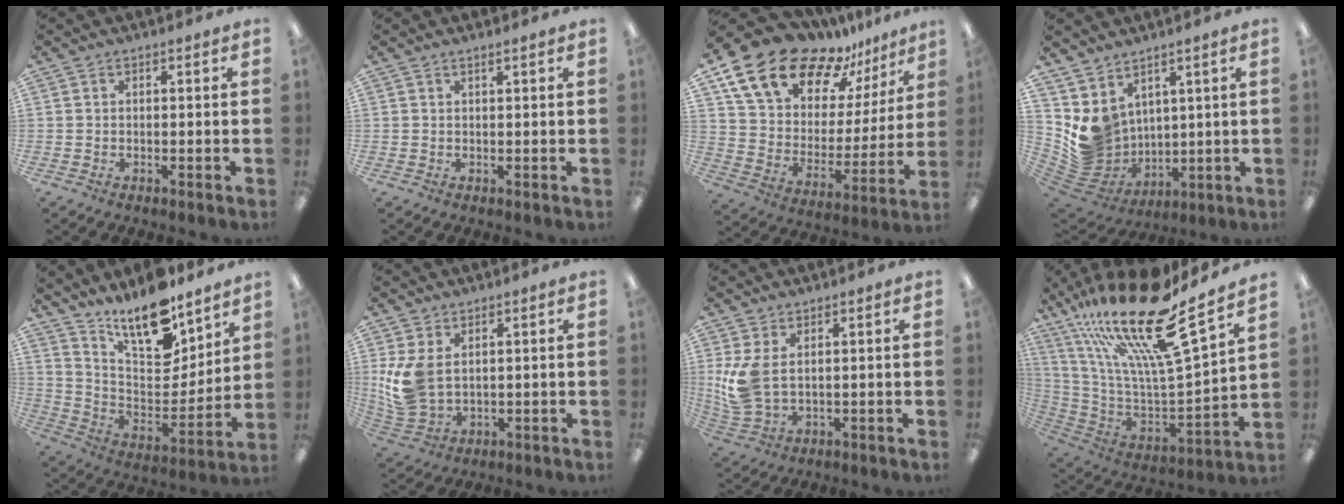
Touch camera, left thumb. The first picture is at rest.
{"total": 0.7, "force": [0.6, 0.1, 0.3], "torque": [-0.006, 0.000, 0.011]}
{"total": 19.9, "force": [15.3, 10.2, 7.8], "torque": [-0.150, -0.109, 0.279]}
{"total": 9.2, "force": [4.1, 7.9, 2.2], "torque": [-0.073, -0.043, 0.092]}
{"total": 16.5, "force": [13.9, 5.4, 7.0], "torque": [-0.129, -0.110, 0.246]}
{"total": 9.8, "force": [1.8, 6.9, 6.7], "torque": [-0.163, -0.002, 0.038]}
{"total": 8.6, "force": [1.5, 5.5, 6.4], "torque": [-0.149, -0.003, 0.029]}
{"total": 25.3, "force": [16.8, 5.6, 18.0], "torque": [-0.328, -0.124, 0.277]}